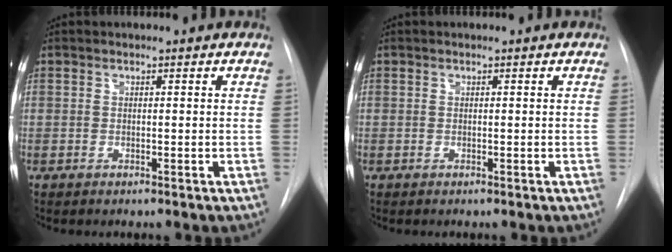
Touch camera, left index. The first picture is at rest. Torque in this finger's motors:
{"motor_torque": [-0.07, 0.02, 0.02, -0.01]}